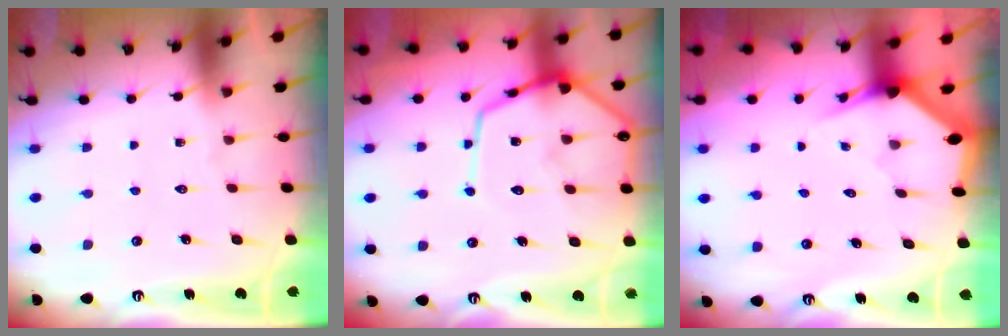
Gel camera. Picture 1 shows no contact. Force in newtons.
{"total": 14.6, "press": 14.5, "slide": 1.4}
{"total": 2.9, "press": 2.9, "slide": 0.1}